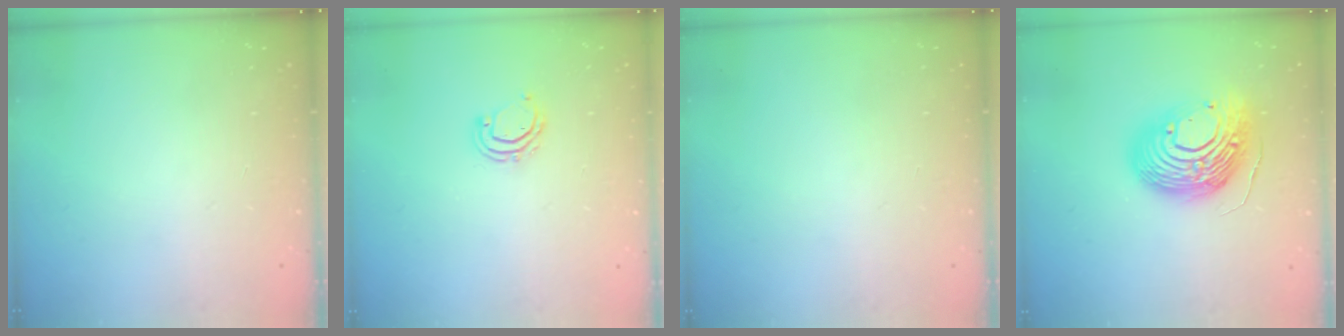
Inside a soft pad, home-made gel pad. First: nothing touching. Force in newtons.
{"total": 4.5, "press": 4.4, "slide": 0.4}
{"total": 0.0}
{"total": 17.0, "press": 16.9, "slide": 1.5}